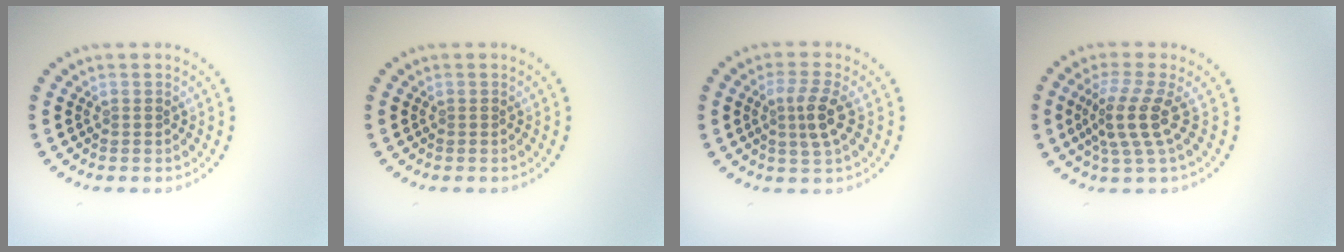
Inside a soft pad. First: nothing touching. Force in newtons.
{"total": 0.0}
{"total": 2.8, "press": 2.5, "slide": 1.2}
{"total": 3.8, "press": 2.8, "slide": 2.6}